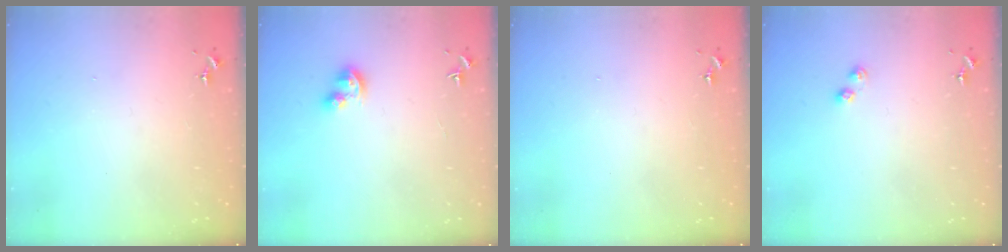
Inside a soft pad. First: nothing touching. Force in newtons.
{"total": 6.6, "press": 6.6, "slide": 0.7}
{"total": 0.0}
{"total": 3.5, "press": 3.5, "slide": 0.5}